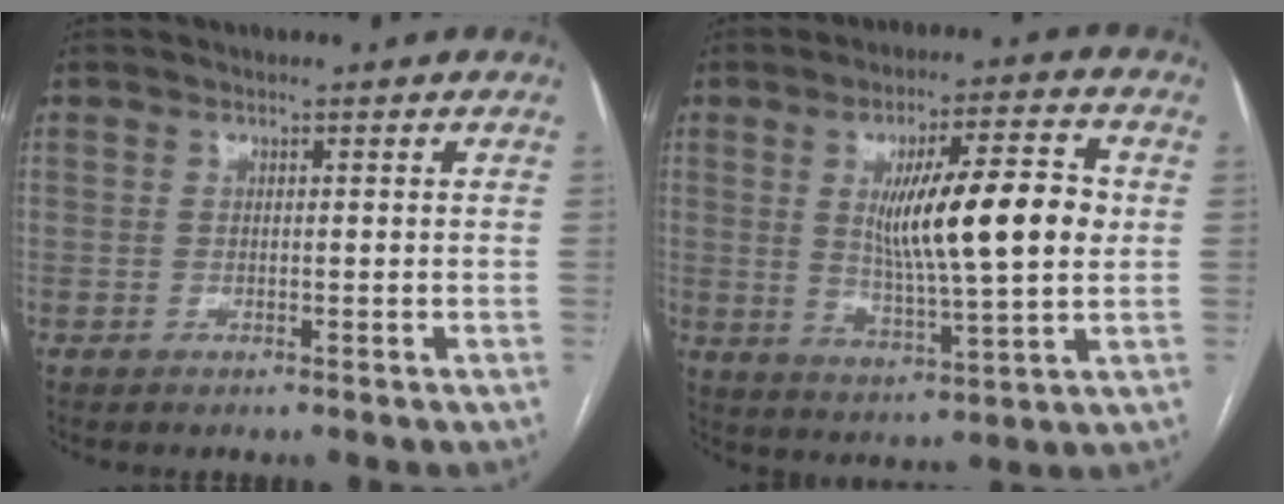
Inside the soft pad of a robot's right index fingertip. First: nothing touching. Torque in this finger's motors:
{"motor_torque": [1.22, 0.08, 0.93, 0.21]}